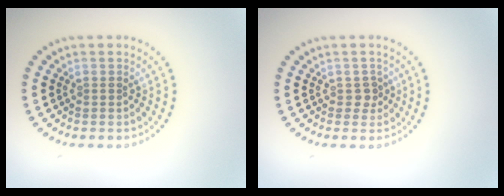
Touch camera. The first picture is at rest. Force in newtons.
{"total": 1.2, "press": 1.0, "slide": 0.6}